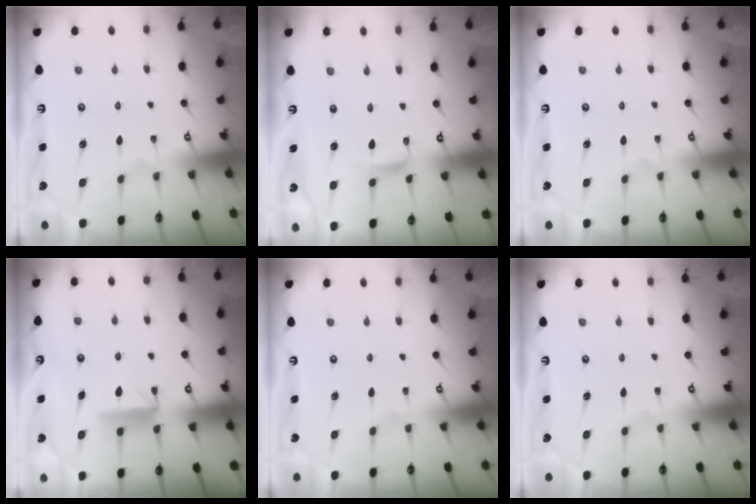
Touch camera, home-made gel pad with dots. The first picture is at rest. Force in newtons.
{"total": 2.7, "press": 2.7, "slide": 0.2}
{"total": 0.0}
{"total": 6.7, "press": 6.7, "slide": 0.2}
{"total": 0.0}
{"total": 0.0}